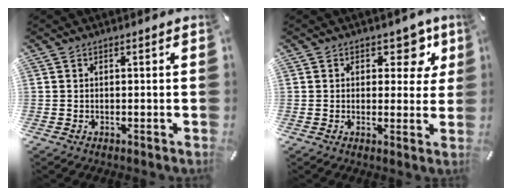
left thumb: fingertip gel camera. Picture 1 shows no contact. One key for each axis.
{"total": 7.7, "fx": 3.6, "fy": 5.1, "fz": 4.6, "tx": -0.030, "ty": -0.022, "tz": 0.052}